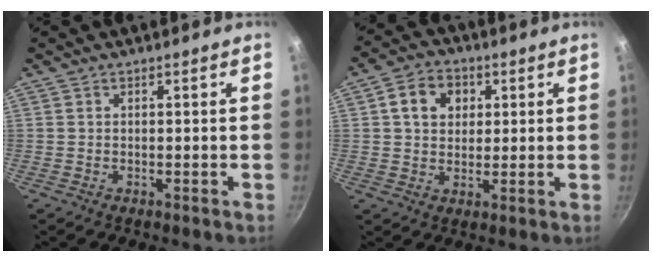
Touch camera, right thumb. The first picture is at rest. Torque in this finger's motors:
{"motor_torque": [0.25, 1.99, 0.83, 0.30, 0.03]}